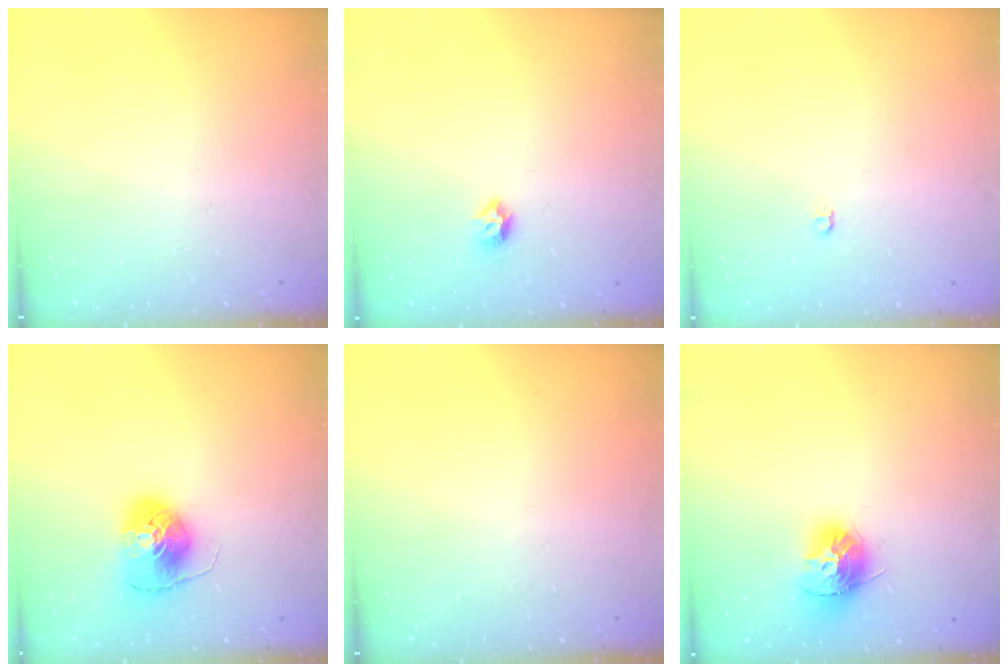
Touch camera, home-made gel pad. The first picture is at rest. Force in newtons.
{"total": 5.5, "press": 5.4, "slide": 0.9}
{"total": 3.5, "press": 3.4, "slide": 0.3}
{"total": 8.1, "press": 8.1, "slide": 0.6}
{"total": 0.0}
{"total": 12.6, "press": 12.5, "slide": 1.2}